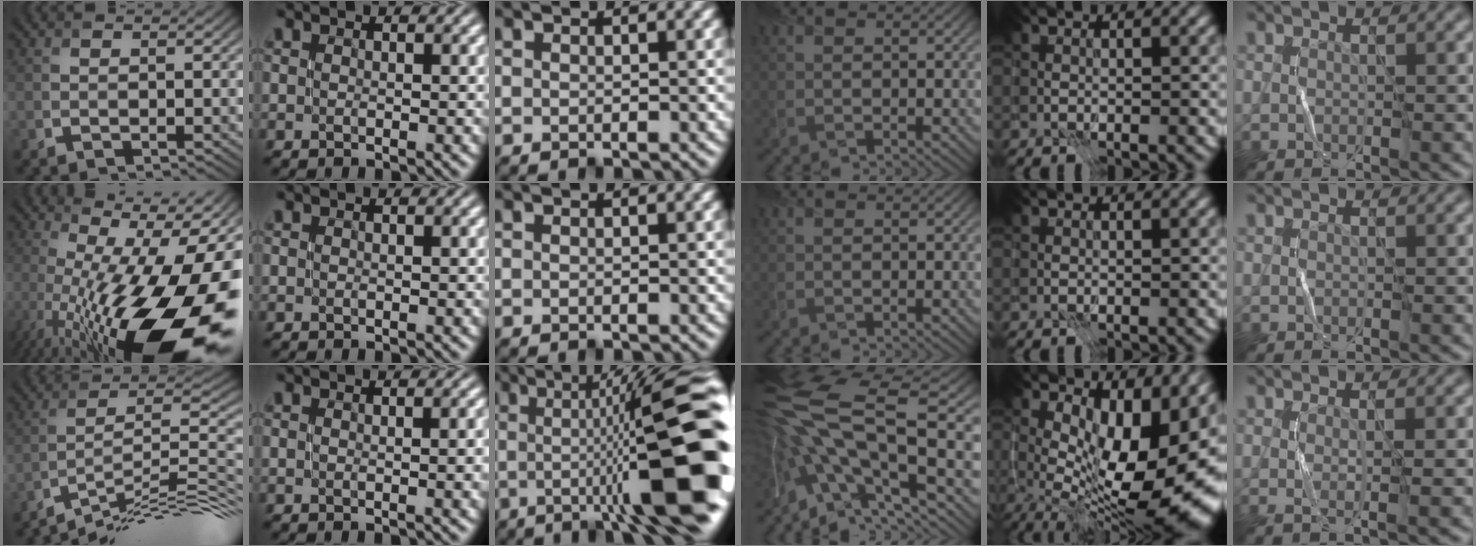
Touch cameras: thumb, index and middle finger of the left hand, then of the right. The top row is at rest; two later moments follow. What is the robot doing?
{"motion": "open", "object": "stapler"}